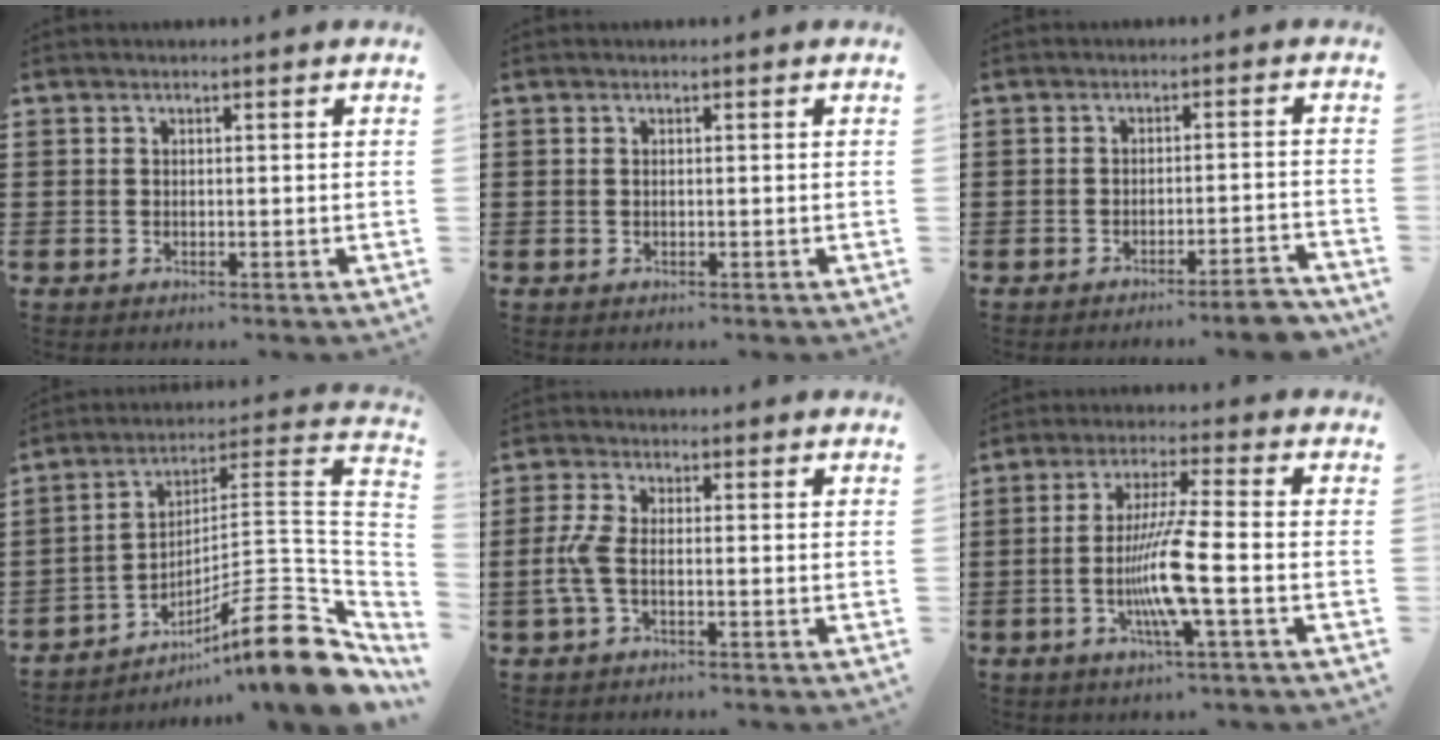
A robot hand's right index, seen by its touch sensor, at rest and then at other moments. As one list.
[{"total": 0.0}, {"total": 3.7, "force": [-3.2, -0.4, 1.9], "torque": [-0.031, -0.012, -0.060]}, {"total": 14.6, "force": [-8.3, 2.2, 11.8], "torque": [-0.162, 0.012, -0.145]}, {"total": 4.3, "force": [-1.2, 1.6, 3.9], "torque": [-0.096, -0.007, -0.028]}, {"total": 9.5, "force": [-2.7, 0.1, 9.1], "torque": [-0.180, -0.017, -0.056]}]